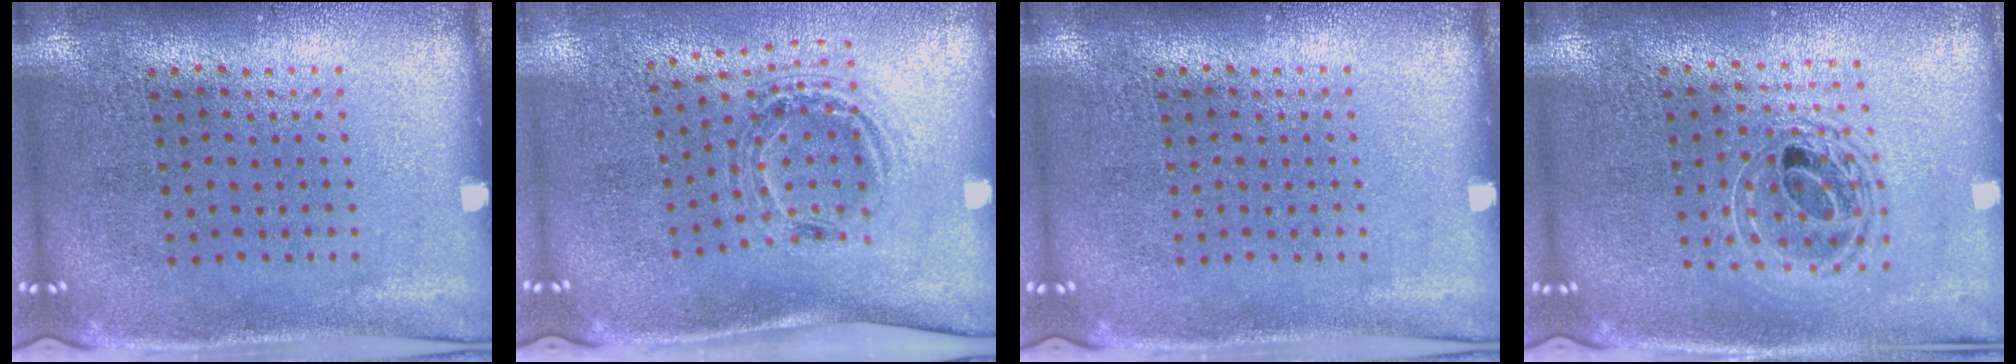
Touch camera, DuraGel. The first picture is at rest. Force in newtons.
{"total": 1.1, "press": 1.0, "slide": 0.4}
{"total": 0.0}
{"total": 1.7, "press": 1.4, "slide": 1.0}